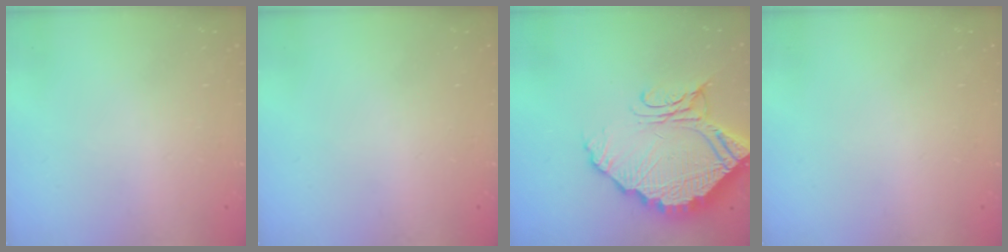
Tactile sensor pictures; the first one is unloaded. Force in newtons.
{"total": 0.0}
{"total": 17.3, "press": 17.2, "slide": 1.9}
{"total": 0.0}